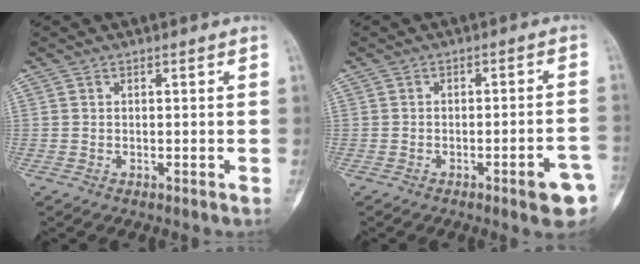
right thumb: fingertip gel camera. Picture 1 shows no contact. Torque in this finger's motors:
{"motor_torque": [1.35, 0.60, 0.45, -0.57, 0.09]}